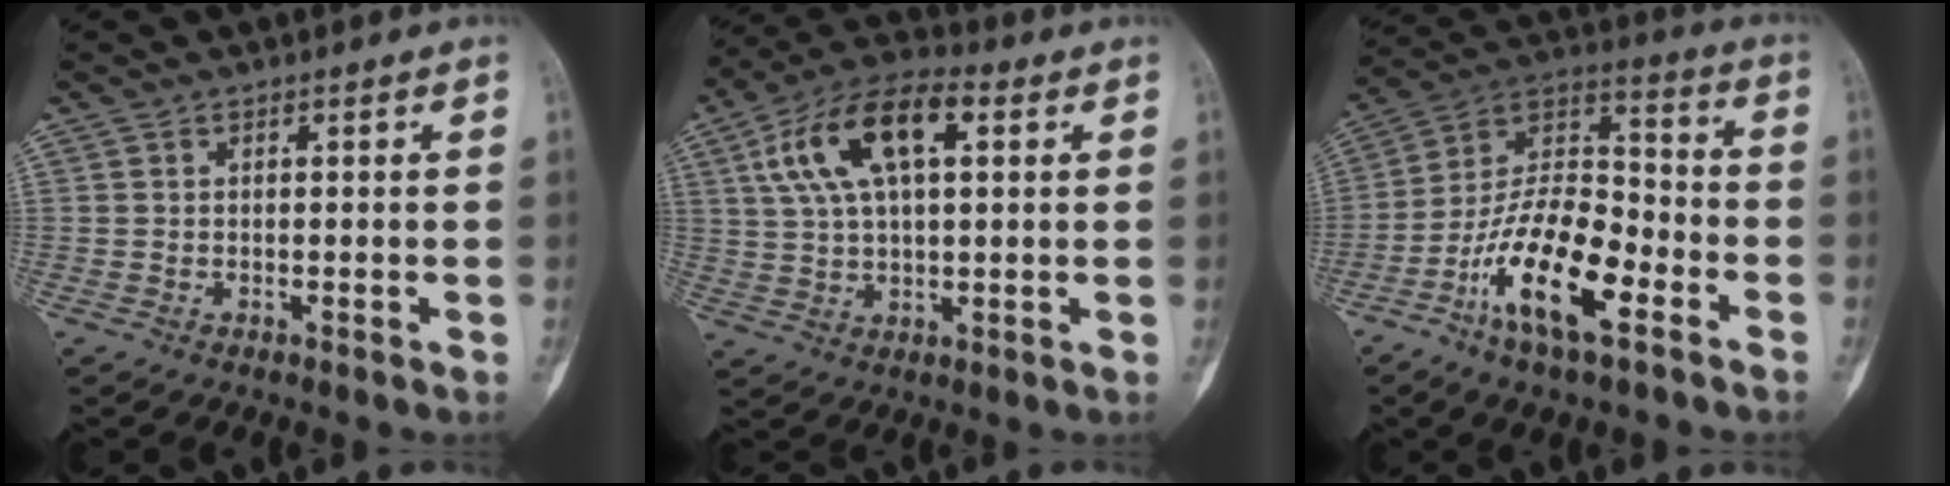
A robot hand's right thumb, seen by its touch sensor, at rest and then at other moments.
{"total": 15.1, "force": [4.9, 7.2, 12.4], "torque": [-0.229, 0.021, 0.084]}
{"total": 17.8, "force": [-8.2, 6.9, 14.1], "torque": [-0.252, 0.059, -0.152]}